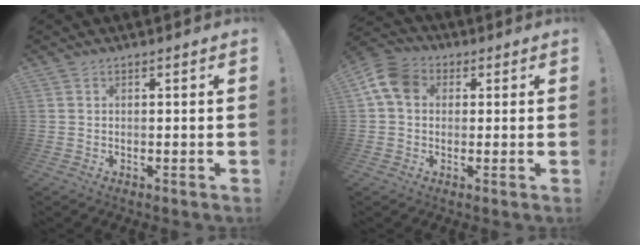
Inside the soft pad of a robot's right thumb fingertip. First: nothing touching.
{"total": 9.2, "force": [2.3, 6.9, 5.7], "torque": [-0.104, 0.009, 0.050]}